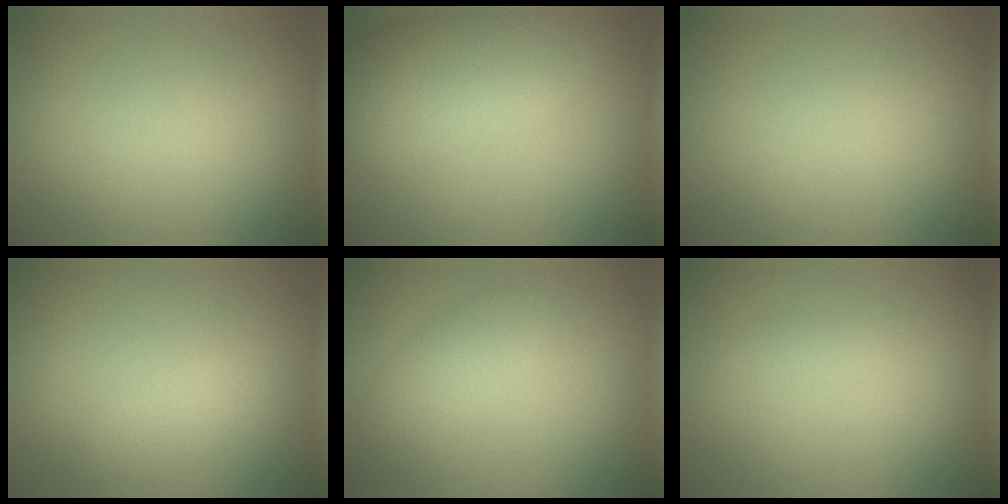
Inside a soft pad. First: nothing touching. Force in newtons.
{"total": 7.6, "press": 7.6, "slide": 0.3}
{"total": 0.0}
{"total": 2.1, "press": 2.1, "slide": 0.2}
{"total": 2.7, "press": 2.7, "slide": 0.1}
{"total": 0.6, "press": 0.6, "slide": 0.0}